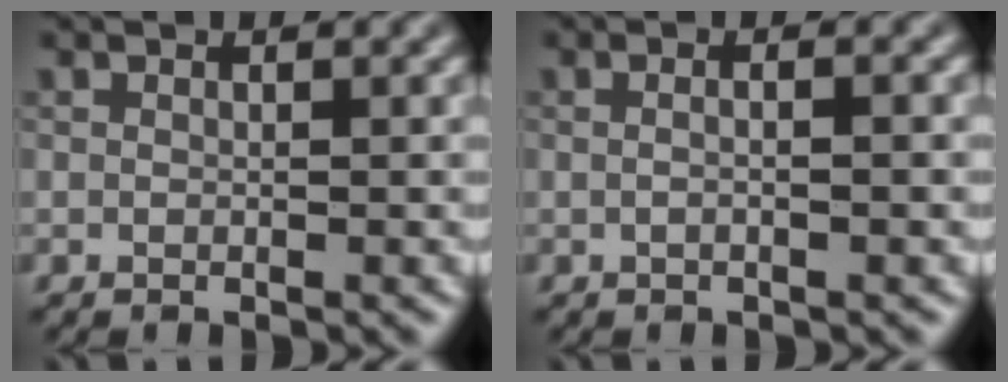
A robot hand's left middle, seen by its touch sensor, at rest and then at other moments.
{"total": 3.6, "force": [1.1, 1.8, 2.9], "torque": [-0.012, 0.022, -0.018]}